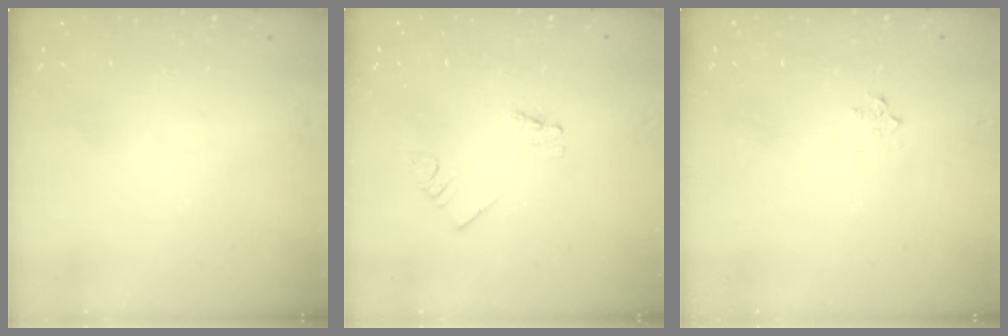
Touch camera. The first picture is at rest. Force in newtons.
{"total": 1.1, "press": 1.0, "slide": 0.1}
{"total": 3.0, "press": 3.0, "slide": 0.4}